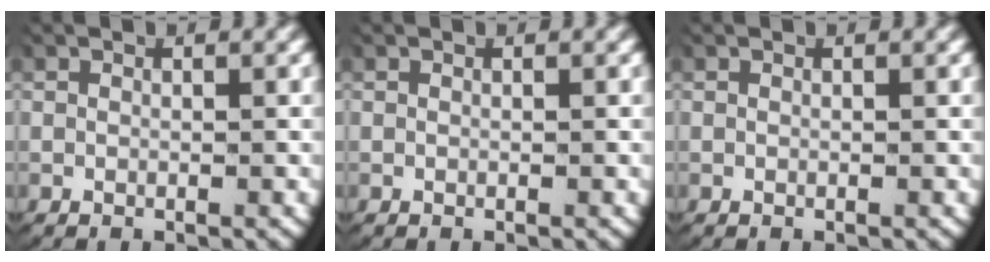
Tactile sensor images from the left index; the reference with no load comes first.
{"total": 0.0}
{"total": 0.0}